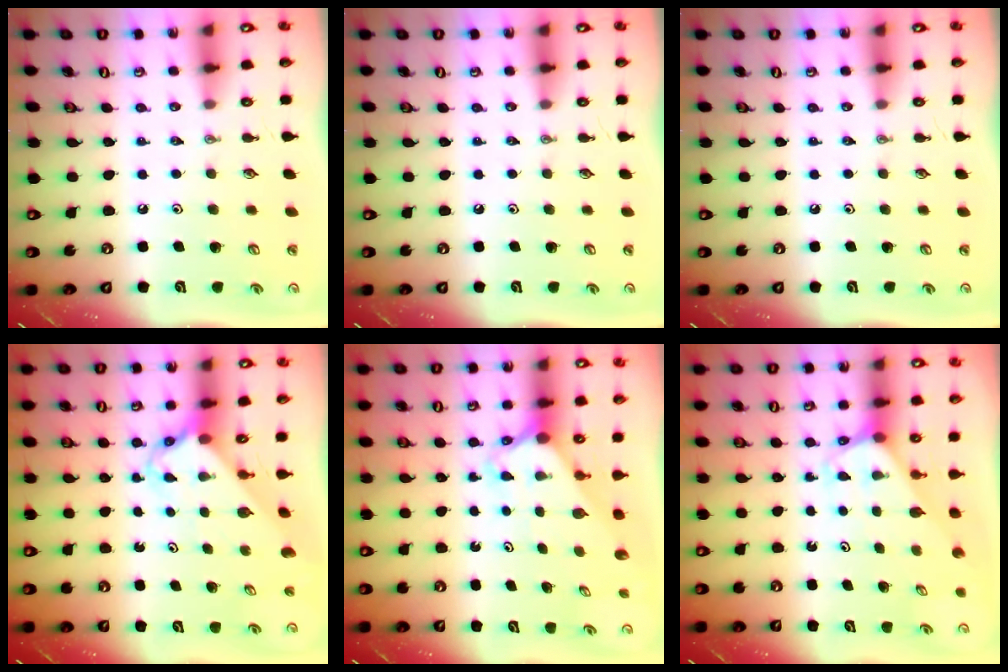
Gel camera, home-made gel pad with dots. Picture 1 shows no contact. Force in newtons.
{"total": 0.0}
{"total": 0.0}
{"total": 2.7, "press": 2.7, "slide": 0.3}
{"total": 2.3, "press": 2.3, "slide": 0.2}
{"total": 2.6, "press": 2.6, "slide": 0.1}